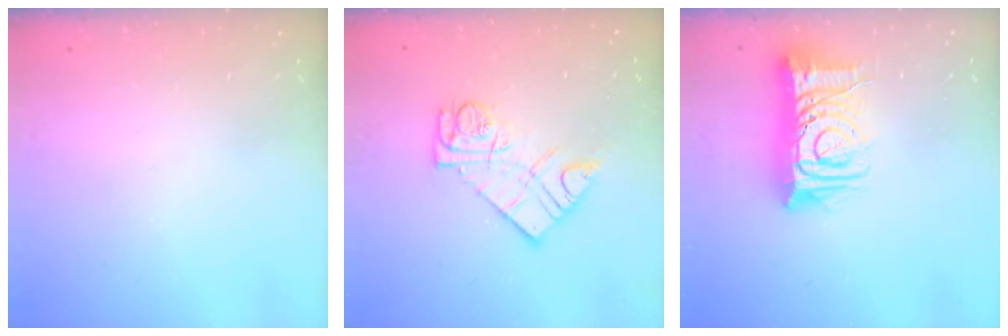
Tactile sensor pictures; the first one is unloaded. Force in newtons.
{"total": 12.0, "press": 11.9, "slide": 1.1}
{"total": 13.2, "press": 13.1, "slide": 1.8}